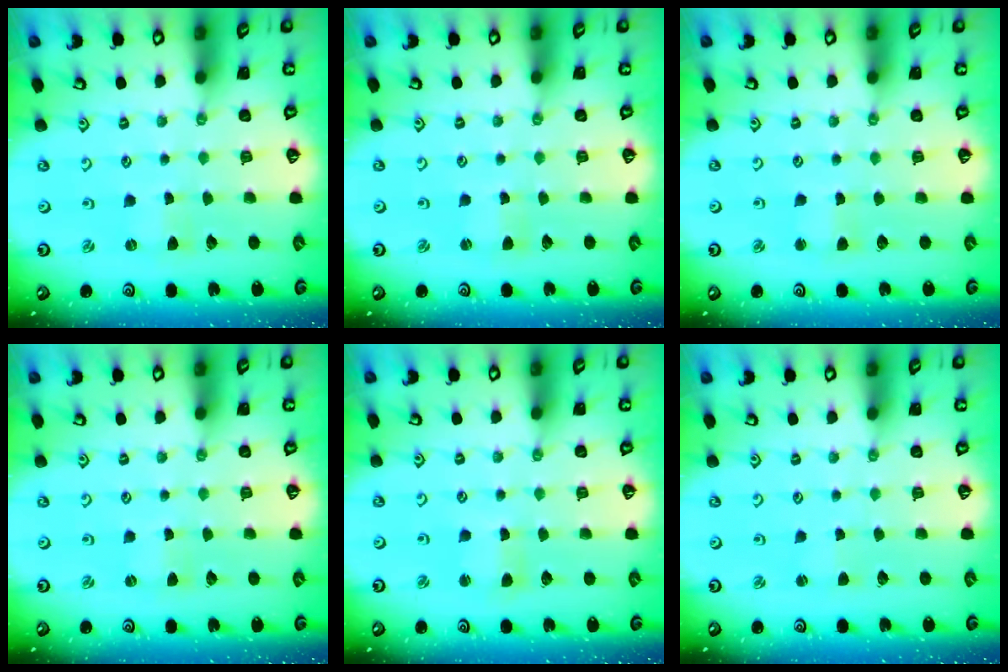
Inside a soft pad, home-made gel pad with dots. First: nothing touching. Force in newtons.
{"total": 1.5, "press": 1.4, "slide": 0.3}
{"total": 2.8, "press": 2.7, "slide": 0.6}
{"total": 0.5, "press": 0.5, "slide": 0.1}
{"total": 2.4, "press": 2.4, "slide": 0.3}
{"total": 1.4, "press": 1.4, "slide": 0.3}